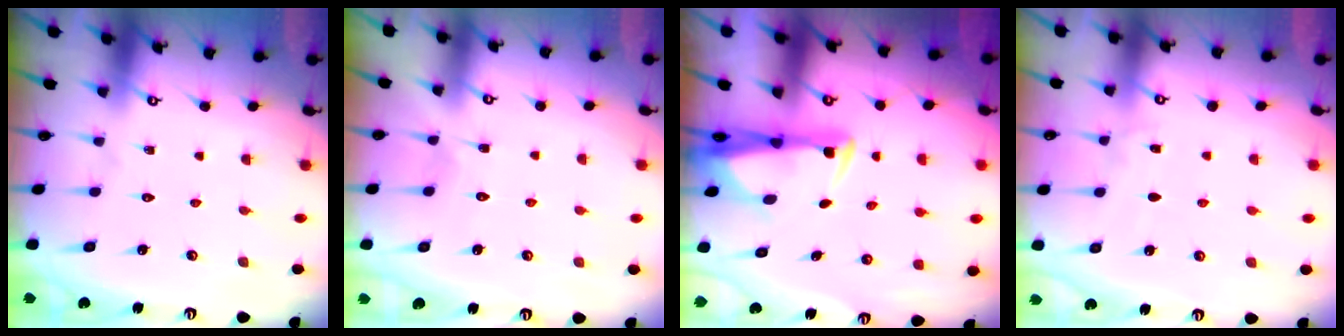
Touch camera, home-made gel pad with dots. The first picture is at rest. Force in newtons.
{"total": 3.4, "press": 3.3, "slide": 0.4}
{"total": 3.0, "press": 2.9, "slide": 0.9}
{"total": 3.1, "press": 3.0, "slide": 0.5}